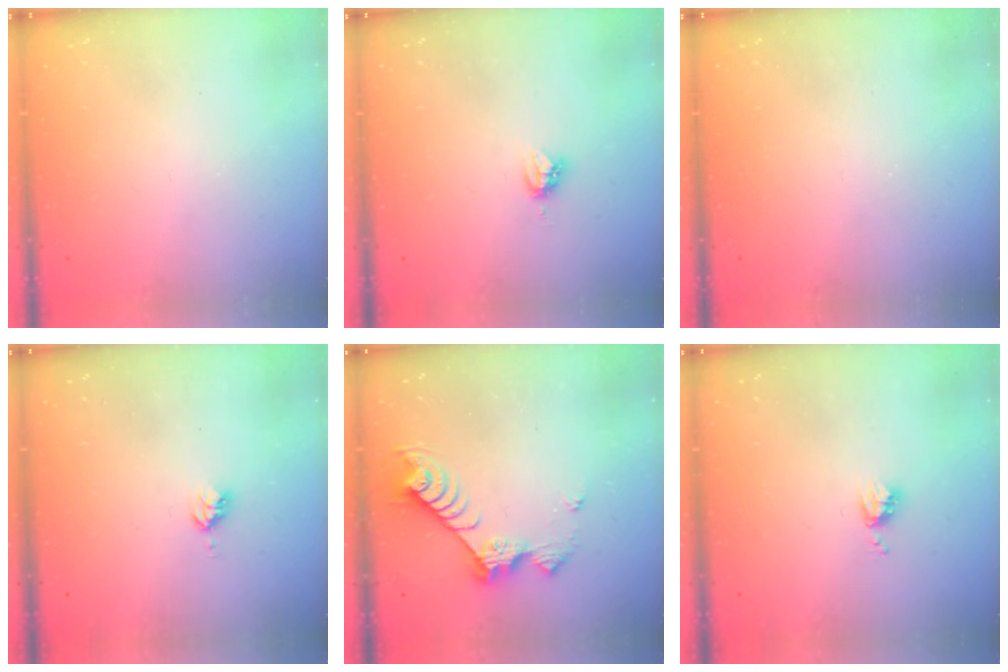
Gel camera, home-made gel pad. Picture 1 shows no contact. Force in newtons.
{"total": 4.0, "press": 3.9, "slide": 0.7}
{"total": 0.0}
{"total": 3.7, "press": 3.7, "slide": 0.5}
{"total": 9.3, "press": 9.3, "slide": 0.4}
{"total": 3.8, "press": 3.8, "slide": 0.6}